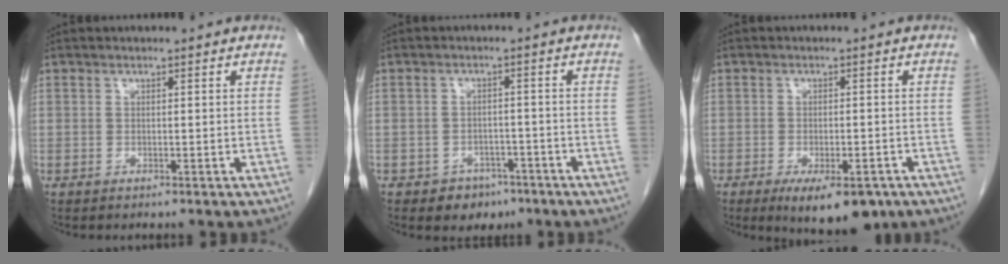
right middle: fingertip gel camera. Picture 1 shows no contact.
{"total": 4.1, "force": [-2.6, 3.0, 0.9], "torque": [-0.010, 0.010, -0.030]}
{"total": 9.0, "force": [-5.9, 3.2, 6.1], "torque": [-0.081, -0.009, -0.082]}